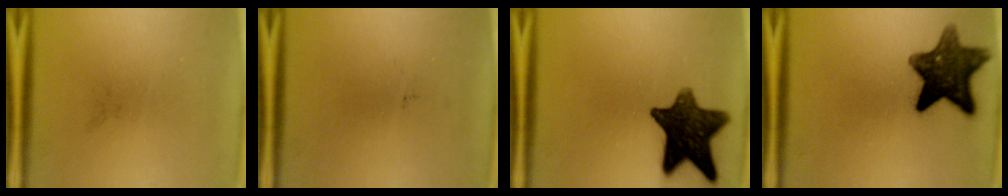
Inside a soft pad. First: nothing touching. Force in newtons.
{"total": 0.0}
{"total": 13.3}
{"total": 12.2}